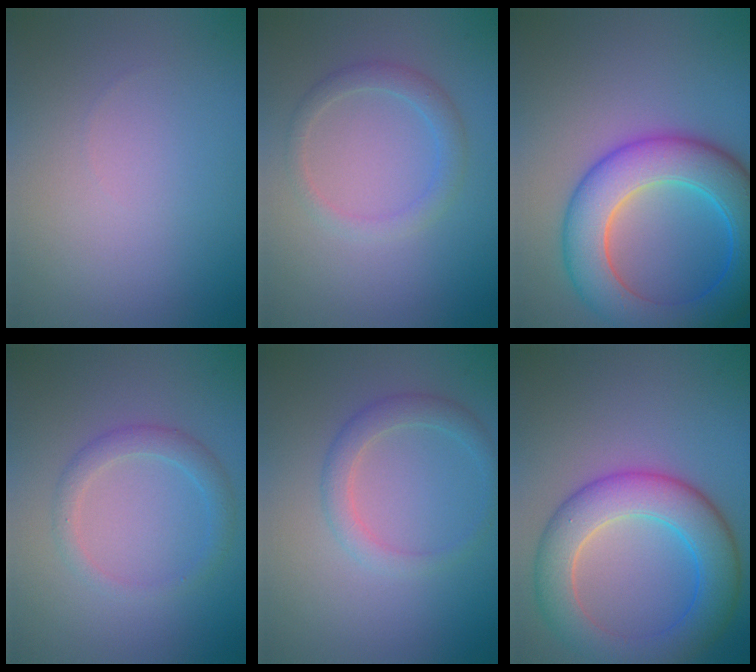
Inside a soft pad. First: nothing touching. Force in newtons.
{"total": 2.0, "press": 2.0, "slide": 0.3}
{"total": 9.3, "press": 9.3, "slide": 0.0}
{"total": 2.1, "press": 2.1, "slide": 0.1}
{"total": 2.2, "press": 2.2, "slide": 0.2}
{"total": 7.4, "press": 7.4, "slide": 0.2}